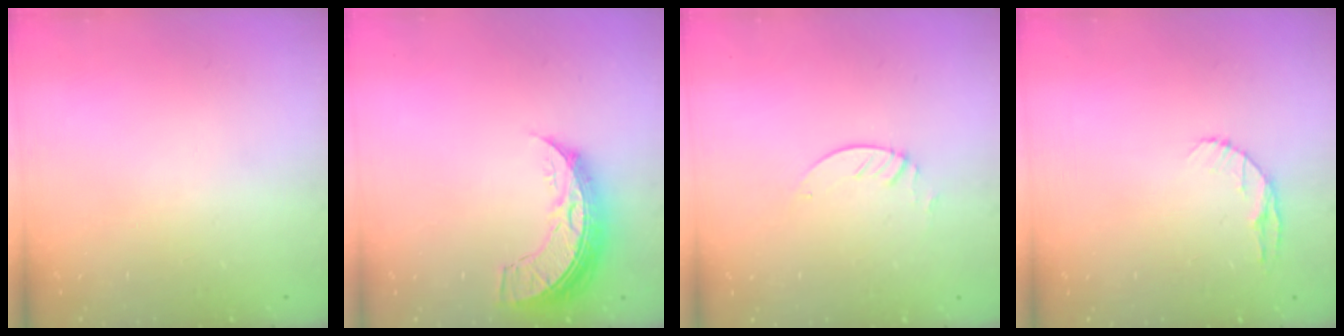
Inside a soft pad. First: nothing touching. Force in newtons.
{"total": 9.8, "press": 9.8, "slide": 0.8}
{"total": 2.3, "press": 2.3, "slide": 0.2}
{"total": 5.8, "press": 5.7, "slide": 0.8}